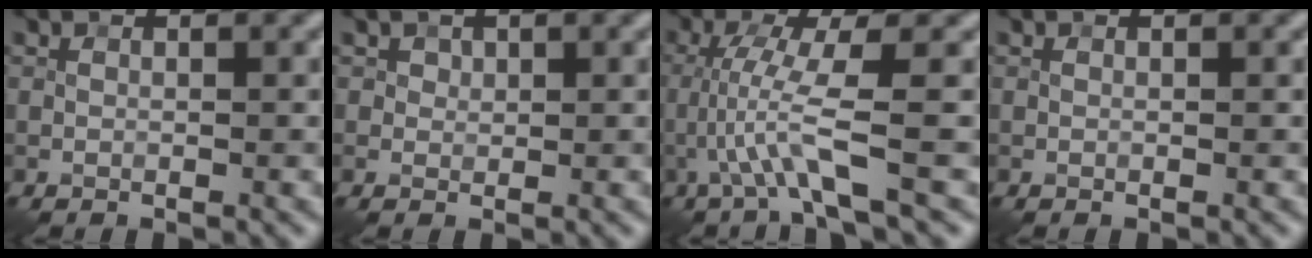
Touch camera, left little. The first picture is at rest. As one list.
[{"total": 0.9, "force": [0.5, 0.7, 0.2], "torque": [-0.001, -0.002, 0.008]}, {"total": 4.6, "force": [-1.6, 0.0, 4.3], "torque": [-0.094, 0.003, -0.029]}, {"total": 0.0}]